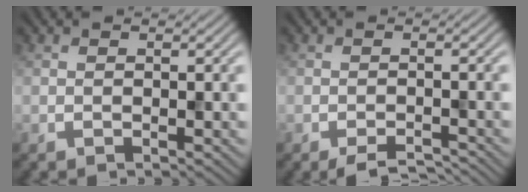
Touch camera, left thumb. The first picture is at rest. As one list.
[{"total": 2.8, "force": [-2.3, 0.5, 1.5], "torque": [-0.024, 0.001, -0.038]}]